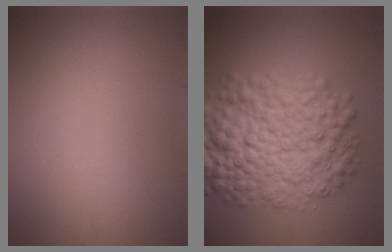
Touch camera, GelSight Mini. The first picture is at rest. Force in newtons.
{"total": 9.6, "press": 9.6, "slide": 0.1}